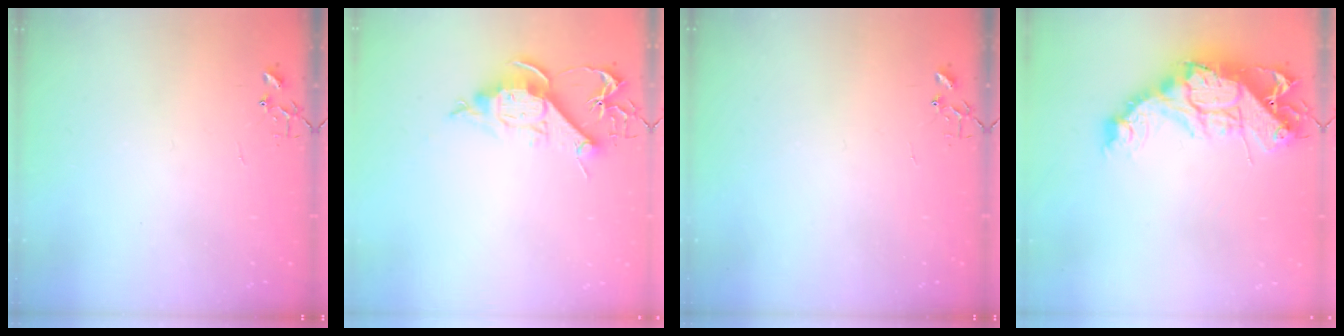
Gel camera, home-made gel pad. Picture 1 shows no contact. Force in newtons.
{"total": 10.6, "press": 10.6, "slide": 0.4}
{"total": 0.0}
{"total": 18.5, "press": 18.4, "slide": 2.0}